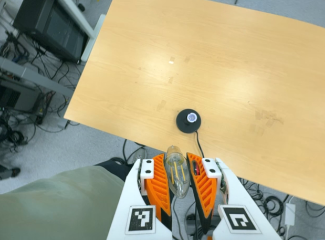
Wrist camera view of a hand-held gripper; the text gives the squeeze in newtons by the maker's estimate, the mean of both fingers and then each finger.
{"total": 19.7, "left": 20.8, "right": 18.6}